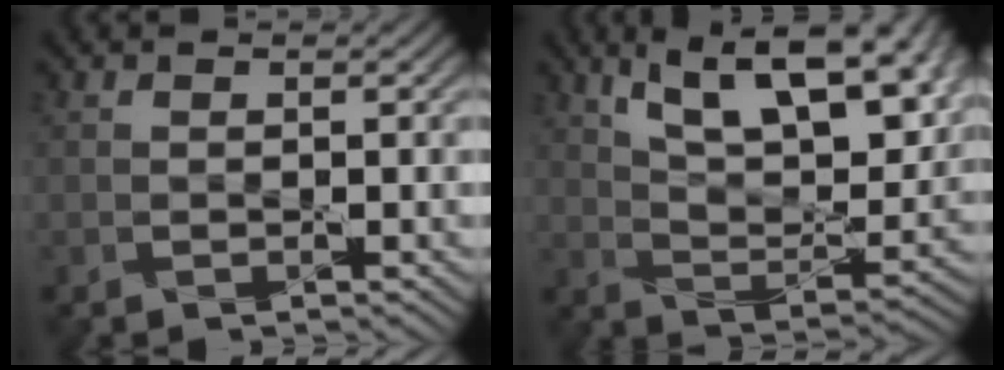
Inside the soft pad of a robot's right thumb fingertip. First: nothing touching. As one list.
[{"total": 16.2, "force": [8.8, 6.8, 11.8], "torque": [-0.201, 0.007, 0.140]}]